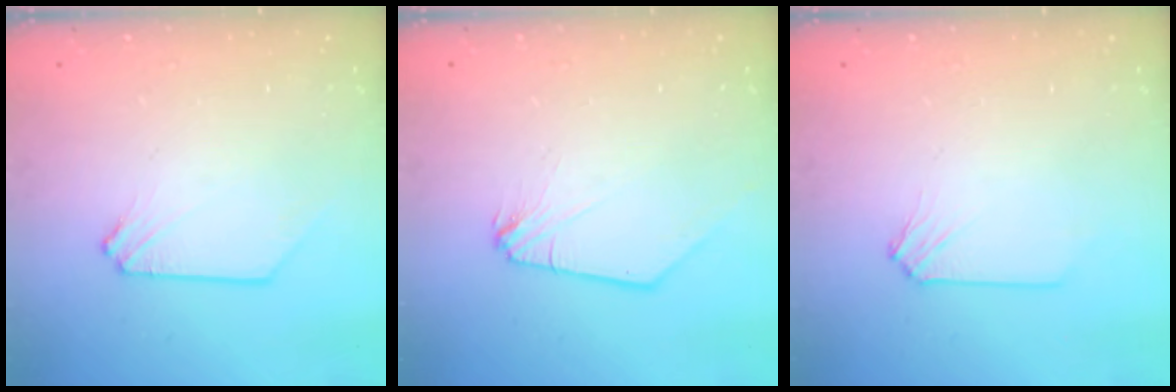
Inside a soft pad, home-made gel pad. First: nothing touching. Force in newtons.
{"total": 0.0}
{"total": 0.0}